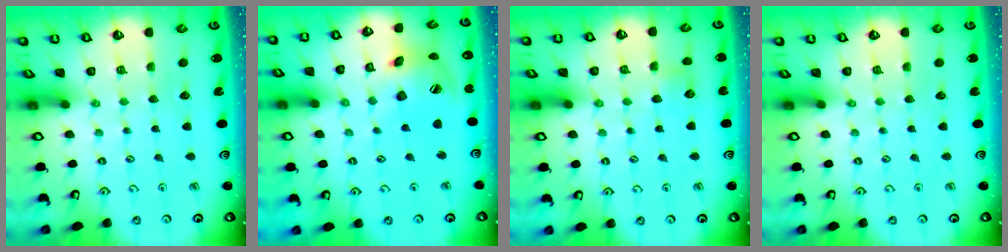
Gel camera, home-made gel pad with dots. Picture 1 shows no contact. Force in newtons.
{"total": 15.3, "press": 15.1, "slide": 2.4}
{"total": 4.5, "press": 4.4, "slide": 0.7}
{"total": 0.0}